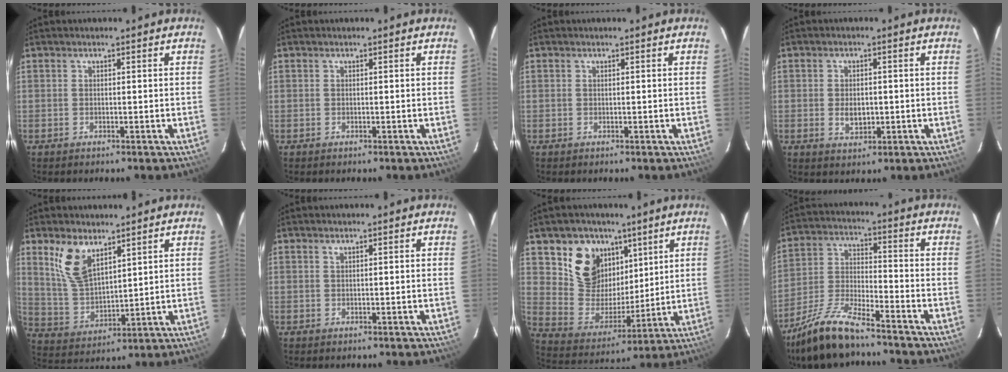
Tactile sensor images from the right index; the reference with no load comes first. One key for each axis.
{"total": 0.0}
{"total": 0.0}
{"total": 3.8, "fx": -0.5, "fy": 2.5, "fz": 2.8, "tx": -0.050, "ty": -0.004, "tz": -0.006}
{"total": 9.7, "fx": 5.8, "fy": 4.7, "fz": 6.2, "tx": -0.123, "ty": 0.004, "tz": 0.128}
{"total": 0.0}
{"total": 14.1, "fx": 7.9, "fy": 10.6, "fz": 5.0, "tx": -0.108, "ty": 0.003, "tz": 0.158}
{"total": 13.6, "fx": -11.0, "fy": 2.5, "fz": 7.7, "tx": -0.171, "ty": -0.011, "tz": -0.213}